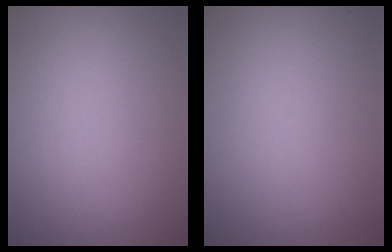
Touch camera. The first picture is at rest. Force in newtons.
{"total": 0.0}